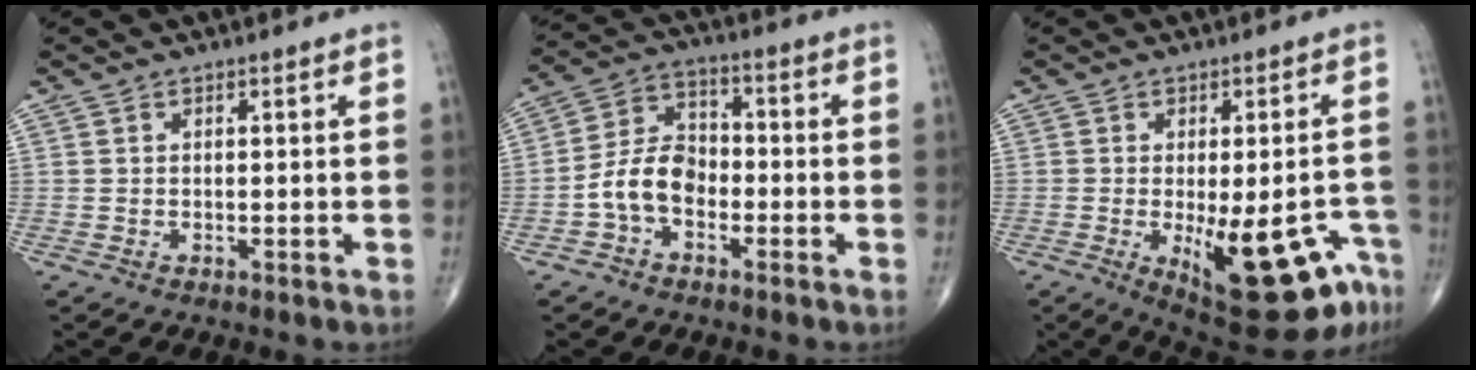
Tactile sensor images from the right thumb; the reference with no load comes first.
{"total": 8.6, "force": [-2.9, 5.8, 5.7], "torque": [-0.097, 0.036, -0.067]}
{"total": 16.6, "force": [-7.3, 5.9, 13.6], "torque": [-0.118, 0.018, -0.080]}